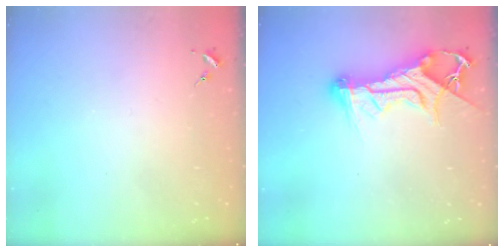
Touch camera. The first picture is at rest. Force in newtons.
{"total": 14.2, "press": 14.1, "slide": 1.5}